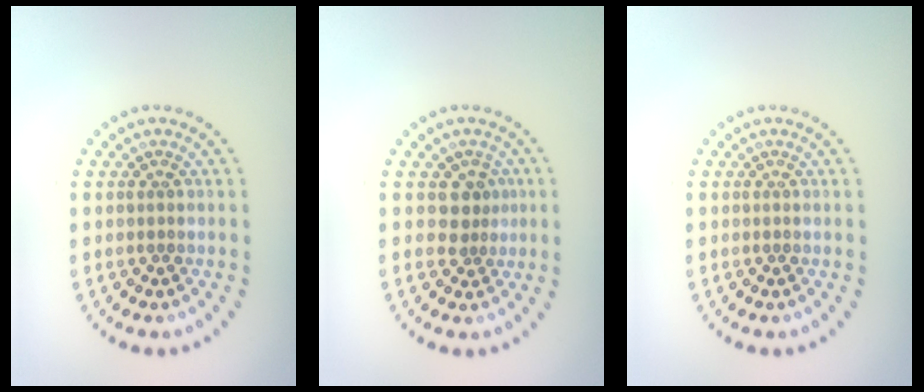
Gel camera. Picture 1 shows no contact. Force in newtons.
{"total": 2.1, "press": 1.7, "slide": 1.2}
{"total": 0.0}